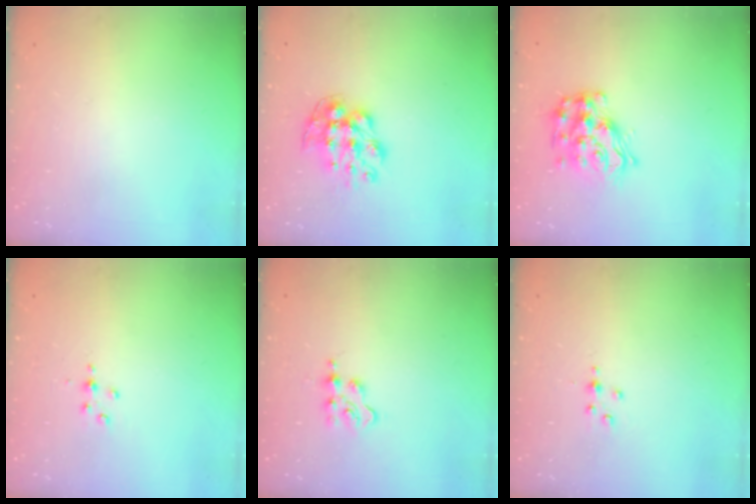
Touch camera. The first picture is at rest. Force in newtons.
{"total": 9.5, "press": 9.4, "slide": 0.9}
{"total": 15.3, "press": 15.2, "slide": 1.0}
{"total": 3.7, "press": 3.7, "slide": 0.4}
{"total": 3.2, "press": 3.2, "slide": 0.4}
{"total": 2.7, "press": 2.7, "slide": 0.4}